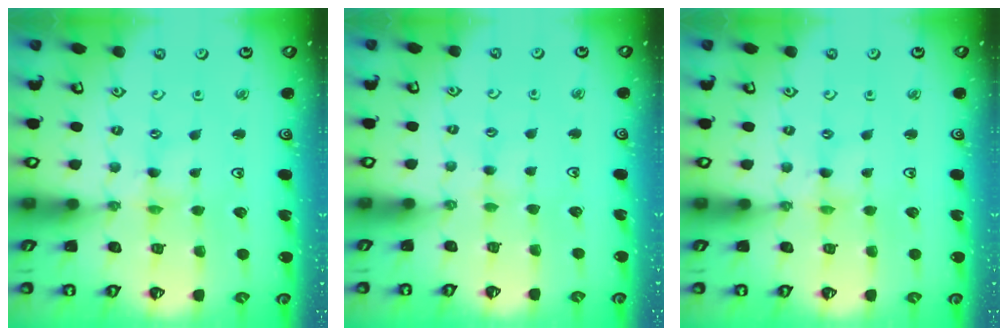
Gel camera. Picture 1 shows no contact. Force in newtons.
{"total": 1.8, "press": 1.8, "slide": 0.3}
{"total": 0.0}